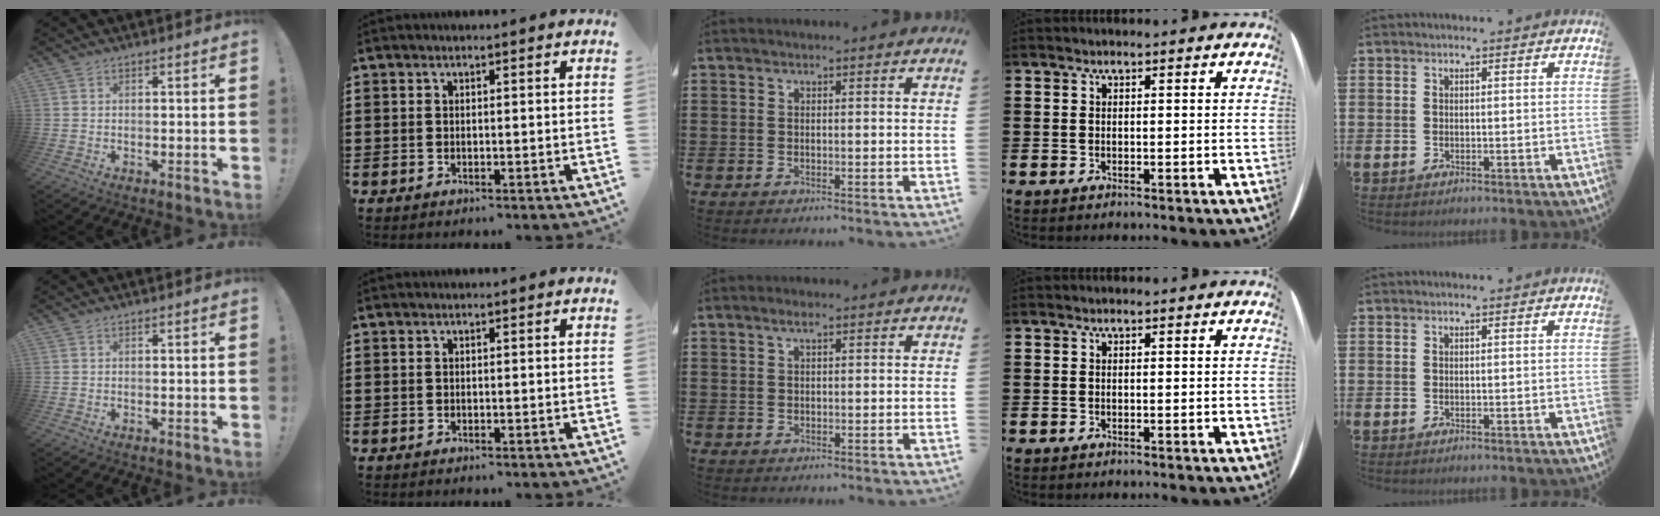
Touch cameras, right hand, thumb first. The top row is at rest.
{"middle": {"total": 1.3, "force": [0.5, 0.8, 0.9], "torque": [-0.020, 0.006, 0.007]}}